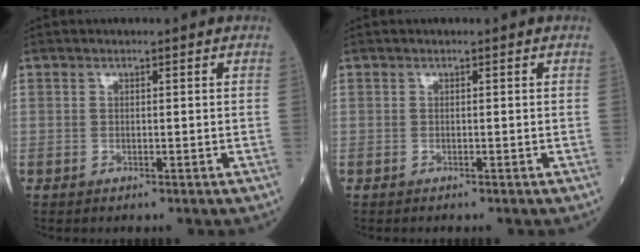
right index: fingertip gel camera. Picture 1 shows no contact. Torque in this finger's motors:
{"motor_torque": [-0.01, -0.01, 0.00, -0.03]}